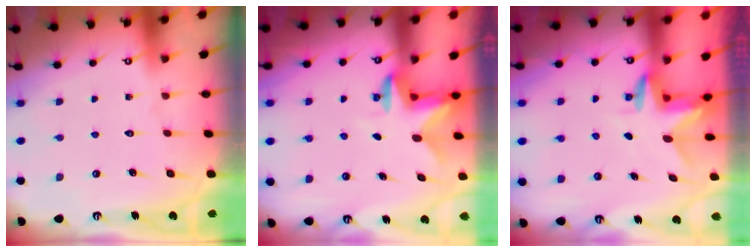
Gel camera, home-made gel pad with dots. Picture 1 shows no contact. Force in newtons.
{"total": 2.8, "press": 2.8, "slide": 0.6}
{"total": 3.0, "press": 3.0, "slide": 0.2}